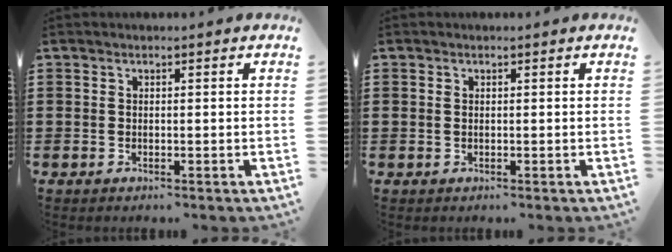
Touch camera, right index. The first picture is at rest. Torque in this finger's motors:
{"motor_torque": [-0.28, 0.98, -0.03, -0.01]}